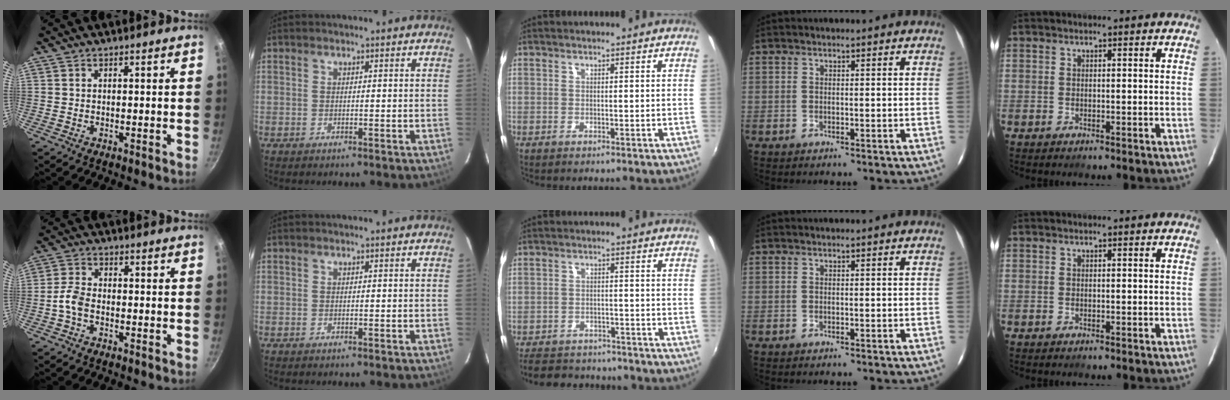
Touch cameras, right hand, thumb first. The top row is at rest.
{"thumb": {"total": 4.0, "force": [-1.6, 2.3, 2.8], "torque": [-0.066, 0.018, -0.042]}, "middle": {"total": 11.4, "force": [-9.9, 4.6, 3.4], "torque": [-0.091, 0.011, -0.141]}}